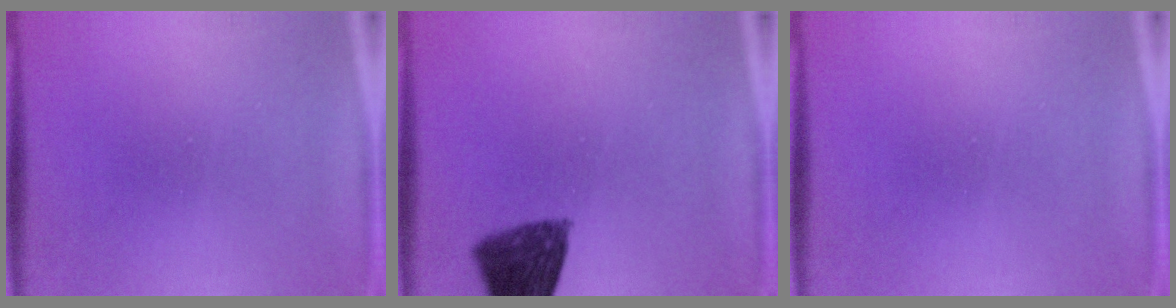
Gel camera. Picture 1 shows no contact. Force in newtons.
{"total": 9.9}
{"total": 0.0}